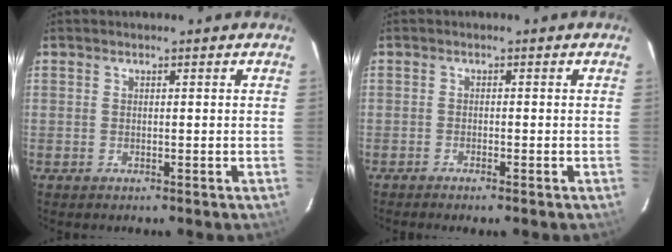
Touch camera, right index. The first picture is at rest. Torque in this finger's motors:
{"motor_torque": [0.83, -0.80, 0.30, 0.05]}